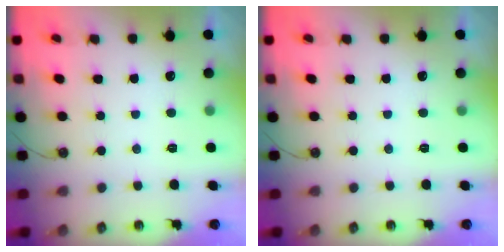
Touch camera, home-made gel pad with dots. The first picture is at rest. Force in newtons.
{"total": 0.0}